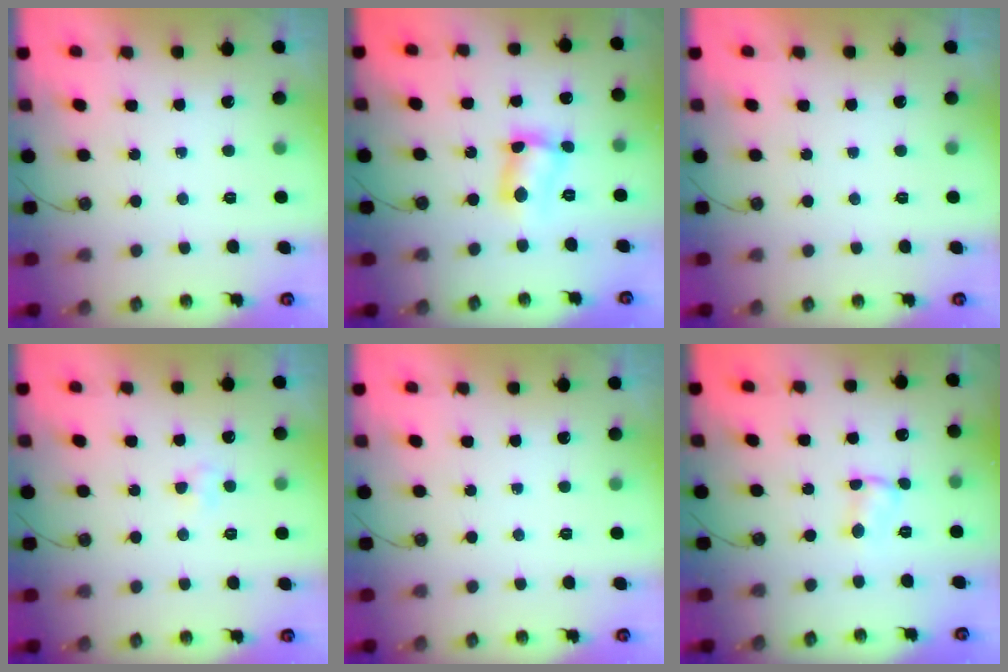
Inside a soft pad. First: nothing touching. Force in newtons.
{"total": 7.9, "press": 7.9, "slide": 0.4}
{"total": 0.0}
{"total": 3.6, "press": 2.7, "slide": 2.3}
{"total": 0.0}
{"total": 1.8, "press": 1.8, "slide": 0.1}